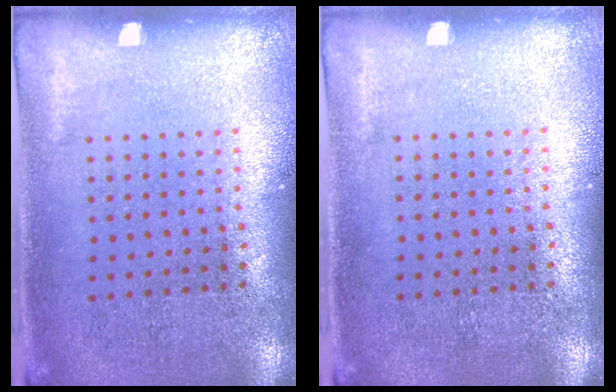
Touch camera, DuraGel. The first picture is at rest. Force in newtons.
{"total": 0.0}